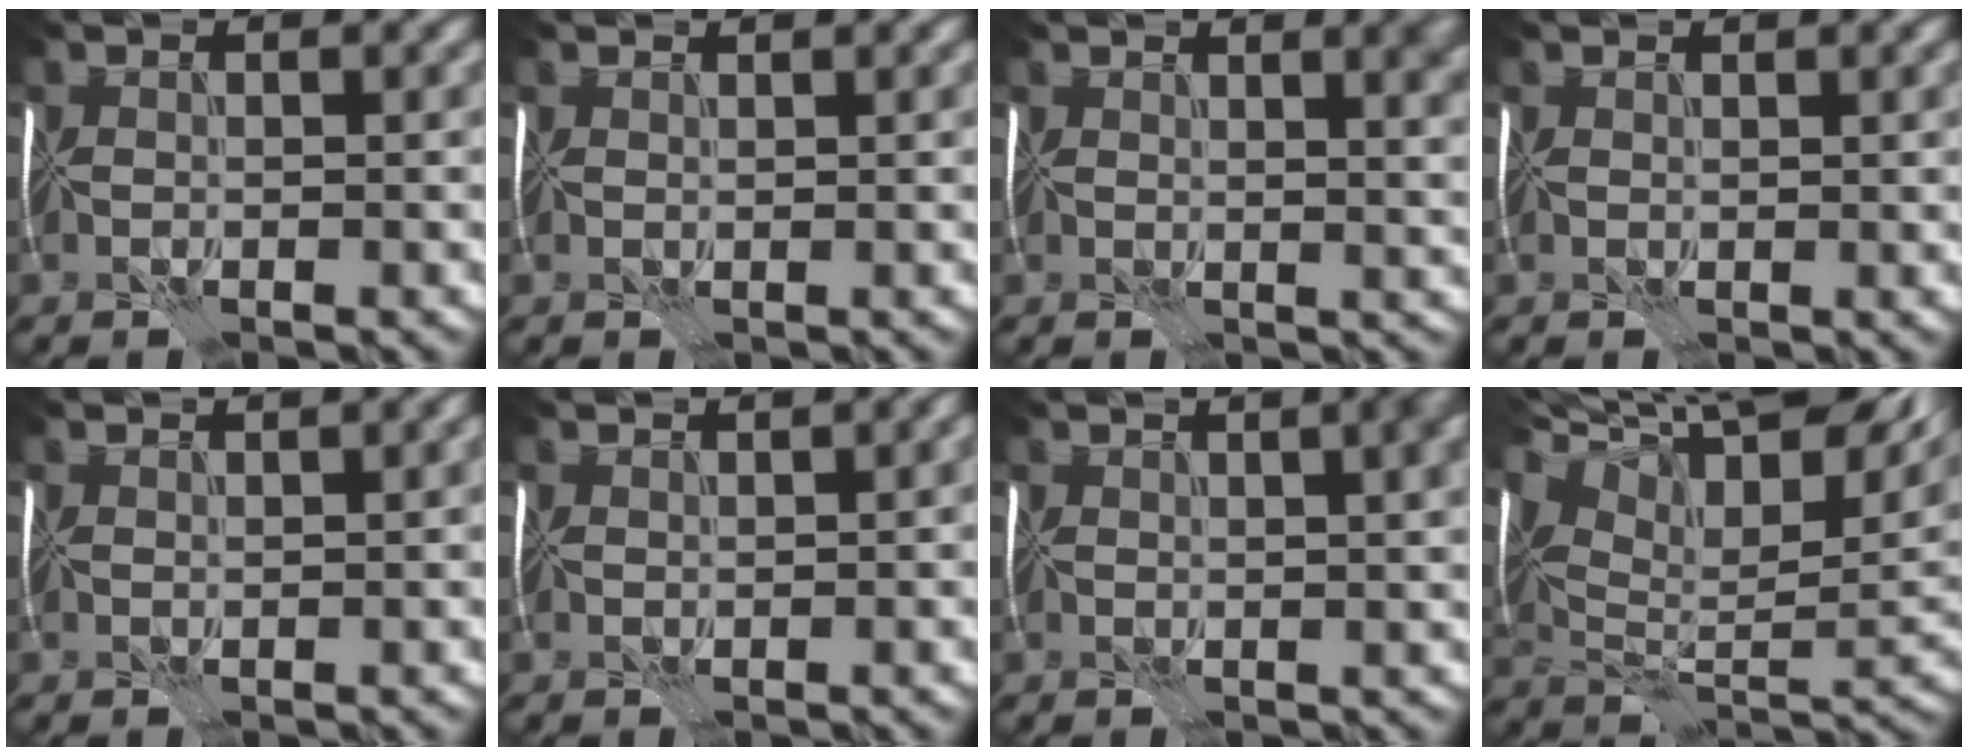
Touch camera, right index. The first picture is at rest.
{"total": 1.3, "force": [1.2, 0.3, 0.4], "torque": [-0.007, 0.004, 0.019]}
{"total": 5.6, "force": [3.1, 2.2, 4.0], "torque": [-0.014, 0.012, 0.038]}
{"total": 1.3, "force": [1.1, 0.4, 0.4], "torque": [-0.006, 0.004, 0.018]}
{"total": 1.5, "force": [1.2, 0.2, 0.9], "torque": [-0.014, 0.004, 0.020]}
{"total": 1.9, "force": [1.3, 0.4, 1.4], "torque": [-0.022, 0.006, 0.022]}
{"total": 8.9, "force": [3.9, 4.1, 6.9], "torque": [-0.049, 0.047, 0.026]}
{"total": 15.8, "force": [9.2, 6.3, 11.2], "torque": [-0.180, 0.040, 0.158]}